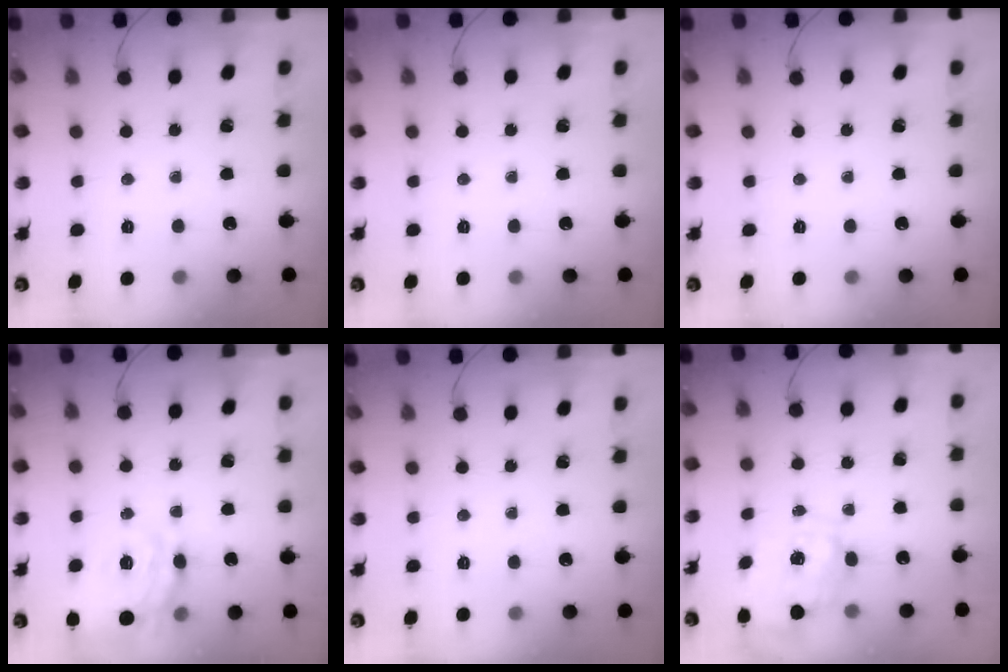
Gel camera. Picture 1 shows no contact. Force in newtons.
{"total": 0.0}
{"total": 0.0}
{"total": 16.8, "press": 16.6, "slide": 2.4}
{"total": 0.0}
{"total": 2.8, "press": 2.7, "slide": 0.9}